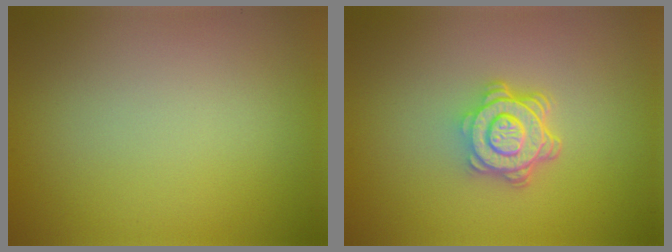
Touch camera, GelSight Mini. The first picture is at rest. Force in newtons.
{"total": 4.7, "press": 3.6, "slide": 3.1}